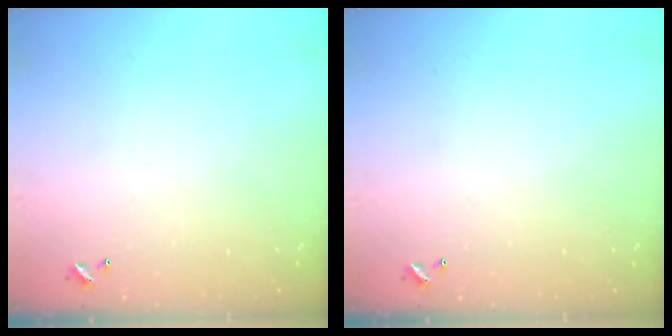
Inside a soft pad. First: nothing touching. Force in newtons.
{"total": 0.0}